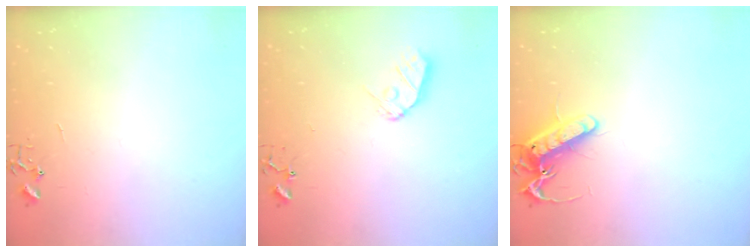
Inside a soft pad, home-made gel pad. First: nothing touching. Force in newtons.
{"total": 8.6, "press": 8.5, "slide": 0.7}
{"total": 13.9, "press": 13.8, "slide": 1.7}